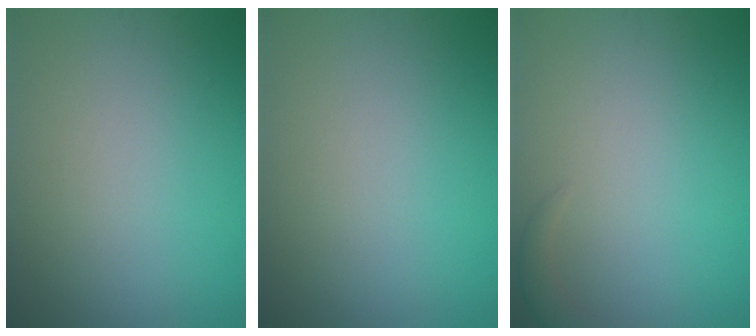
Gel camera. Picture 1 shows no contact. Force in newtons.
{"total": 0.0}
{"total": 1.4, "press": 1.4, "slide": 0.2}